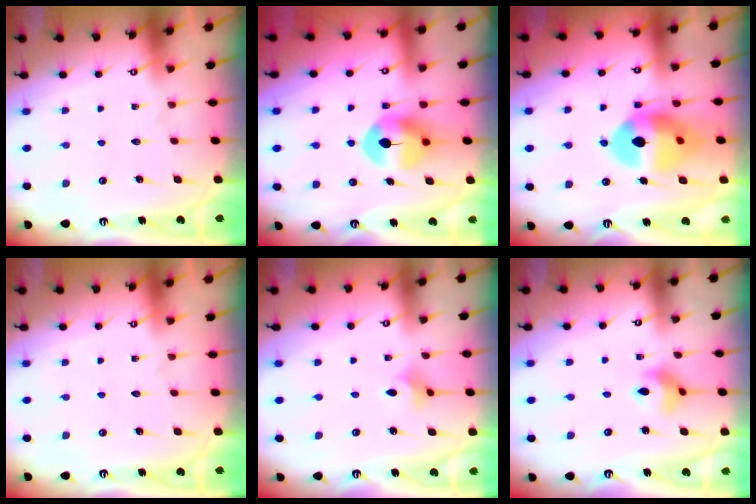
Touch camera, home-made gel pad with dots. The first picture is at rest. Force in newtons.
{"total": 8.8, "press": 8.7, "slide": 1.6}
{"total": 13.9, "press": 13.8, "slide": 1.7}
{"total": 0.0}
{"total": 3.1, "press": 3.1, "slide": 0.7}
{"total": 7.2, "press": 7.2, "slide": 0.5}